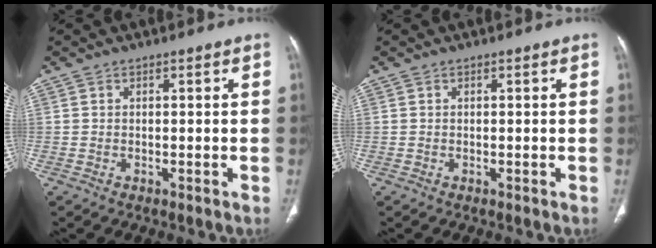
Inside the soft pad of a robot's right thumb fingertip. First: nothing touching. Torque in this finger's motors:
{"motor_torque": [1.50, 1.50, 0.00, 0.00, 0.00]}